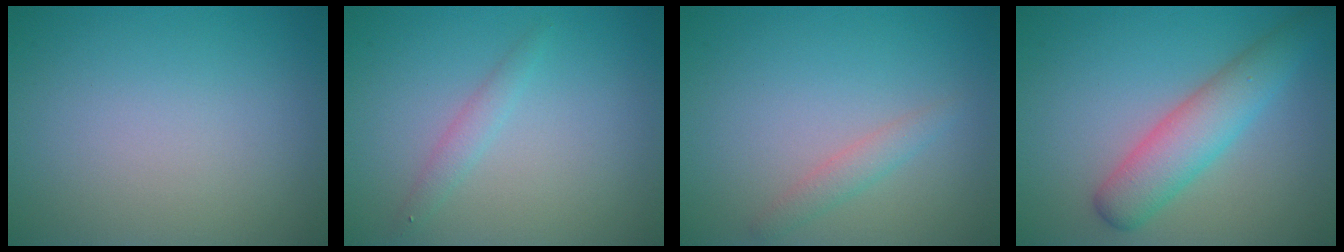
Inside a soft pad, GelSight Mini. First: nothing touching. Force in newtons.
{"total": 1.3, "press": 1.3, "slide": 0.0}
{"total": 1.5, "press": 1.5, "slide": 0.2}
{"total": 4.7, "press": 4.7, "slide": 0.1}